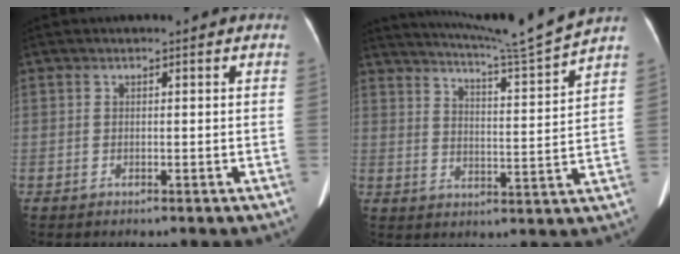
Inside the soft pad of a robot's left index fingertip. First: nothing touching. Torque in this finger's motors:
{"motor_torque": [0.21, -0.84, -0.05, 0.04]}